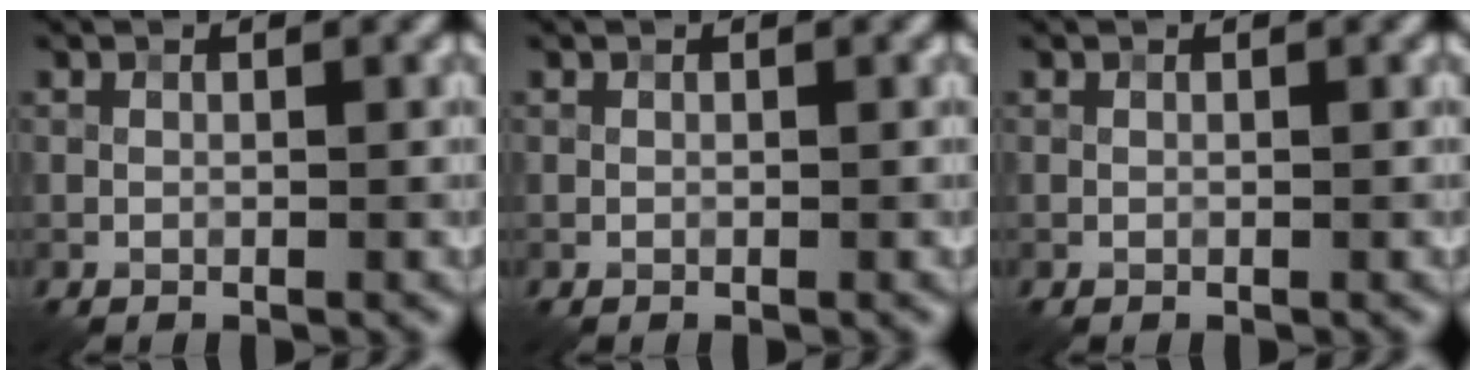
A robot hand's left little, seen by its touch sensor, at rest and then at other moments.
{"total": 0.0}
{"total": 0.0}